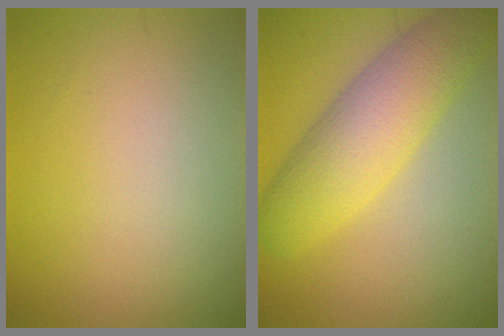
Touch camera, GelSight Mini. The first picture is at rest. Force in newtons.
{"total": 6.7, "press": 6.7, "slide": 0.2}